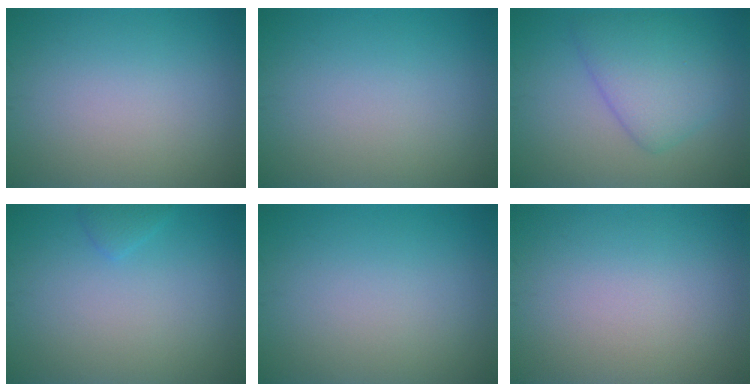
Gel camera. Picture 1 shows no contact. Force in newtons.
{"total": 0.0}
{"total": 4.9, "press": 4.9, "slide": 0.3}
{"total": 1.0, "press": 1.0, "slide": 0.2}
{"total": 0.0}
{"total": 0.0}